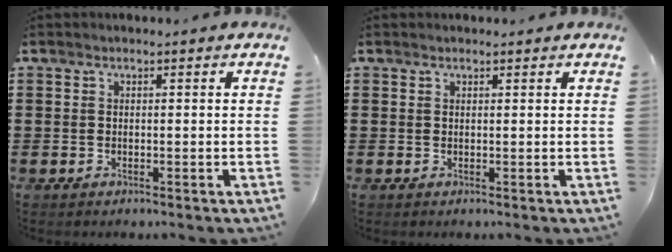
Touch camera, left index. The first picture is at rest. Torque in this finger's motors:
{"motor_torque": [2.14, 0.00, 0.26, -0.01]}